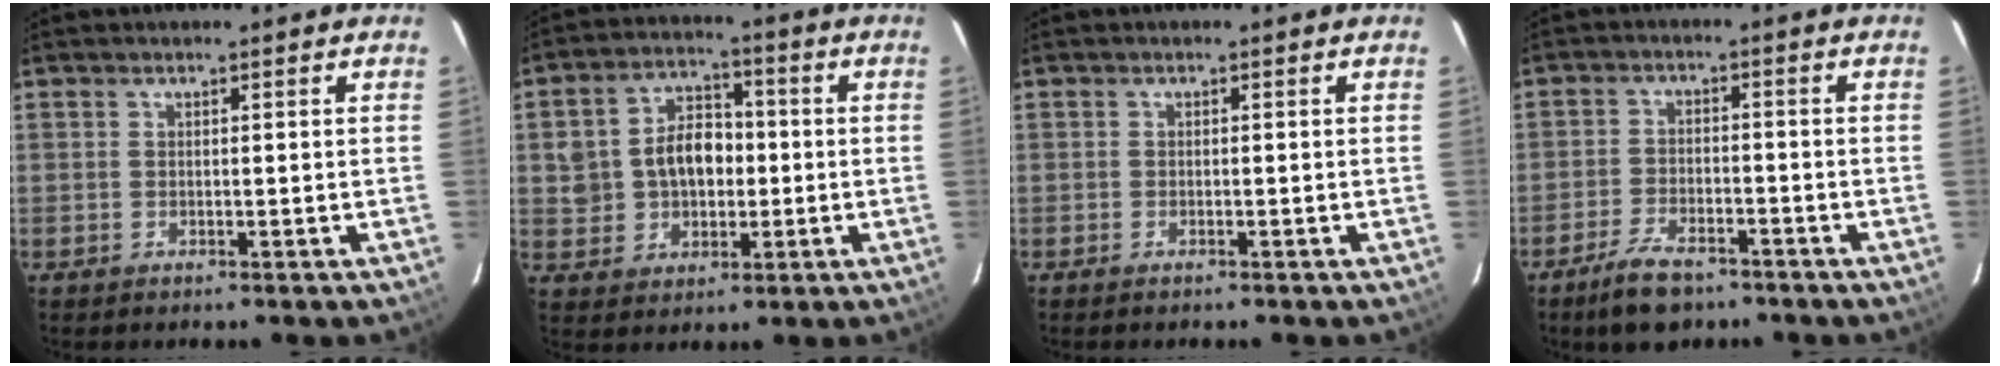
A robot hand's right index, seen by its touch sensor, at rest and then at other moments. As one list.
[{"total": 10.0, "force": [0.2, 7.9, 6.1], "torque": [-0.129, 0.029, 0.017]}, {"total": 0.7, "force": [-0.6, 0.2, 0.2], "torque": [-0.006, -0.001, -0.013]}, {"total": 7.3, "force": [-5.5, 2.9, 3.8], "torque": [-0.095, -0.002, -0.095]}]